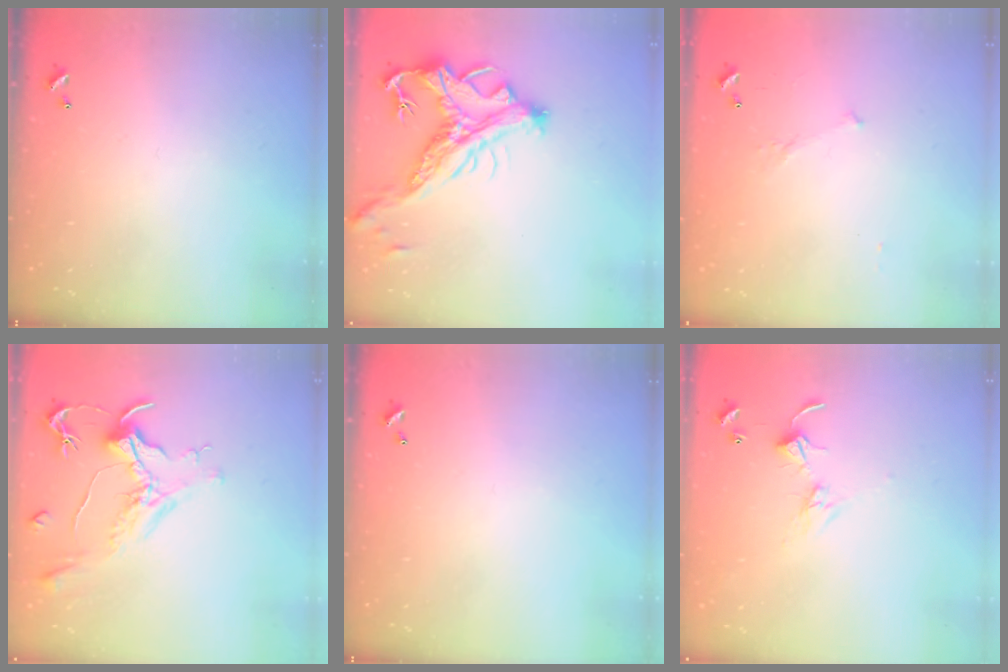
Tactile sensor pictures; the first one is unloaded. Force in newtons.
{"total": 5.9, "press": 5.6, "slide": 1.8}
{"total": 5.3, "press": 5.3, "slide": 0.8}
{"total": 1.6, "press": 1.3, "slide": 0.9}
{"total": 0.0}
{"total": 3.1, "press": 3.1, "slide": 0.6}